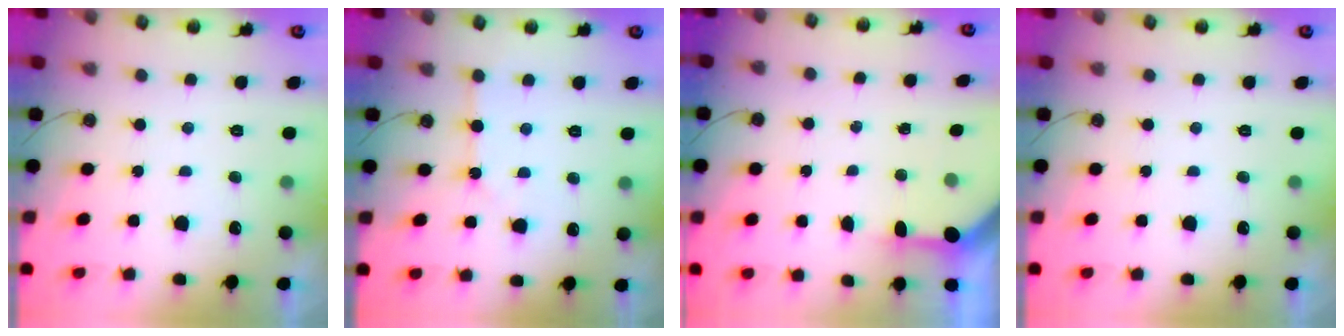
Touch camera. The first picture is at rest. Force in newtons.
{"total": 2.7, "press": 2.7, "slide": 0.5}
{"total": 3.4, "press": 3.3, "slide": 0.4}
{"total": 0.0}